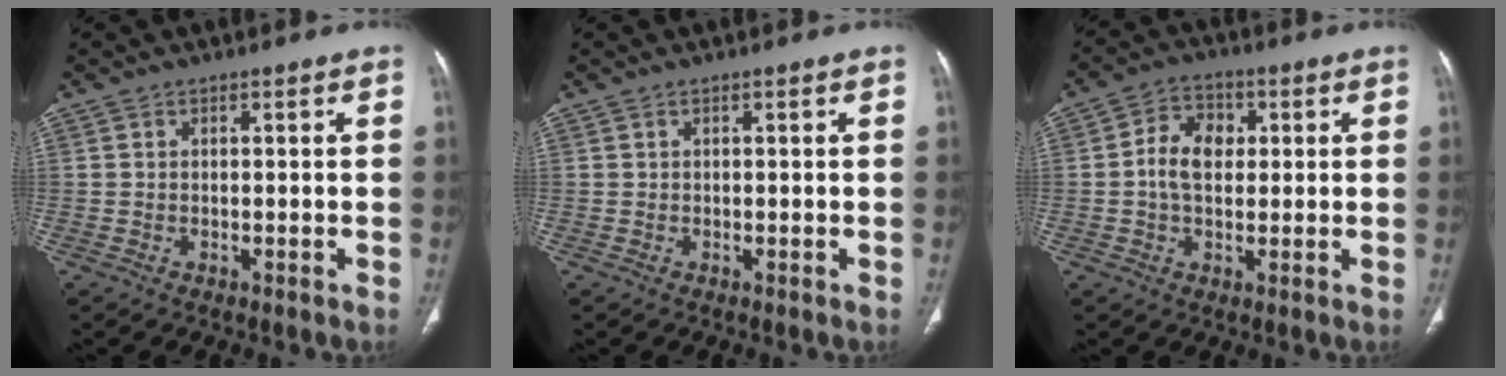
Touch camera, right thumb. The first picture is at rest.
{"total": 0.0}
{"total": 7.4, "force": [0.6, 5.3, 5.1], "torque": [-0.077, 0.014, 0.004]}